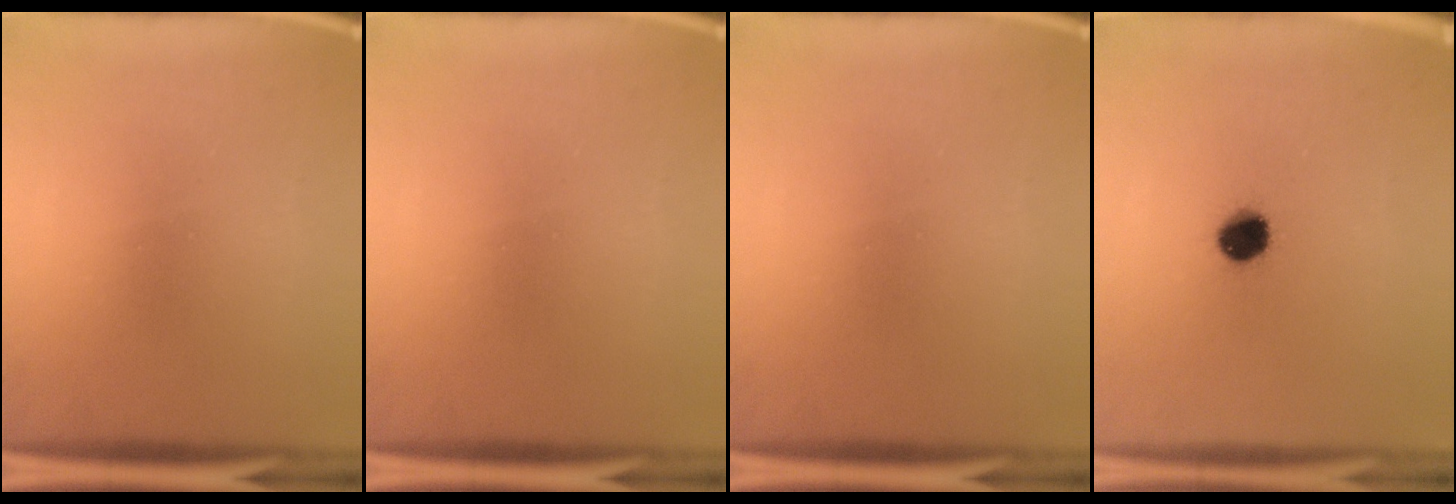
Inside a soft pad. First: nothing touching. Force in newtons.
{"total": 0.0}
{"total": 0.0}
{"total": 6.5}